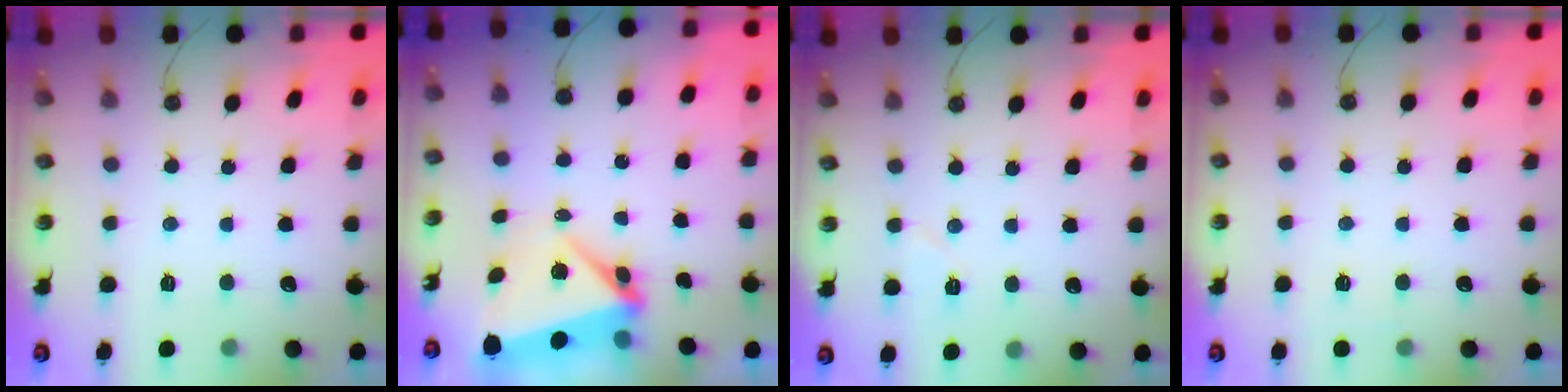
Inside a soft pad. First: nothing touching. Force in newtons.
{"total": 6.2, "press": 5.9, "slide": 1.8}
{"total": 4.4, "press": 4.1, "slide": 1.8}
{"total": 2.2, "press": 2.1, "slide": 0.2}